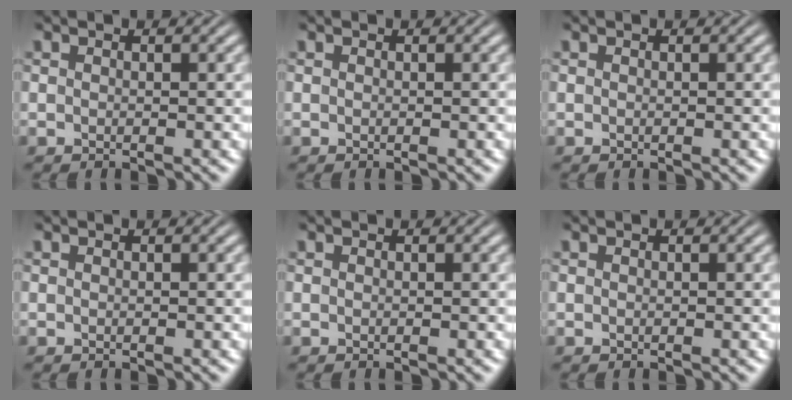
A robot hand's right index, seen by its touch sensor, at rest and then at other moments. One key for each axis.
{"total": 0.0}
{"total": 0.0}
{"total": 0.0}
{"total": 0.0}
{"total": 0.0}